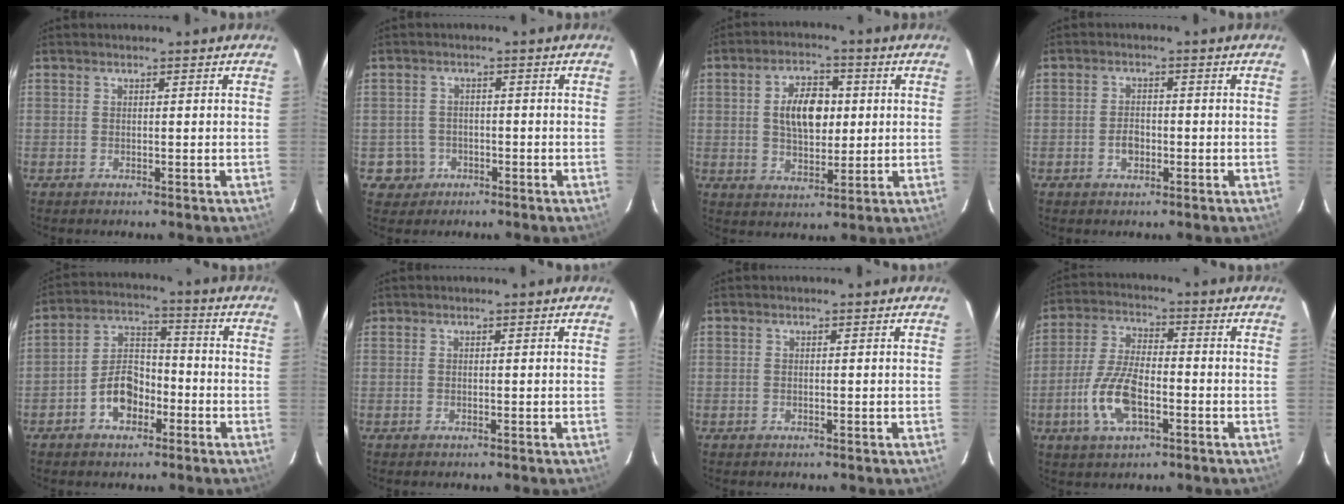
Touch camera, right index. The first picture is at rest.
{"total": 4.4, "force": [-1.6, 4.1, 0.0], "torque": [-0.007, 0.021, -0.023]}
{"total": 9.3, "force": [1.3, 5.4, 7.5], "torque": [-0.130, 0.017, 0.027]}
{"total": 3.0, "force": [-0.9, 2.1, 1.9], "torque": [-0.035, 0.004, -0.016]}
{"total": 8.1, "force": [-3.8, 5.3, 4.7], "torque": [-0.088, 0.029, -0.061]}
{"total": 0.0}
{"total": 0.0}
{"total": 10.9, "force": [-3.9, 4.6, 9.0], "torque": [-0.193, 0.000, -0.073]}